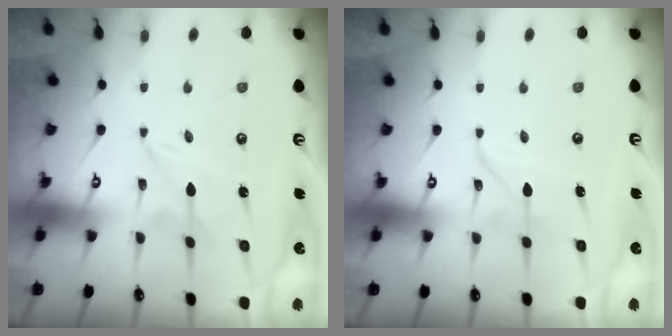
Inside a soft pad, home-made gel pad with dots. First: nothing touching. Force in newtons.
{"total": 2.1, "press": 2.1, "slide": 0.2}